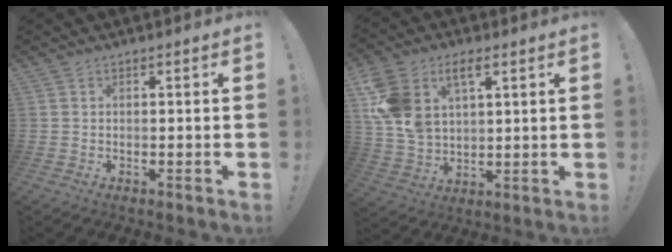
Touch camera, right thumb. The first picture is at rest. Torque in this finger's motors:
{"motor_torque": [0.30, 1.48, 1.51, 0.35, 0.13]}